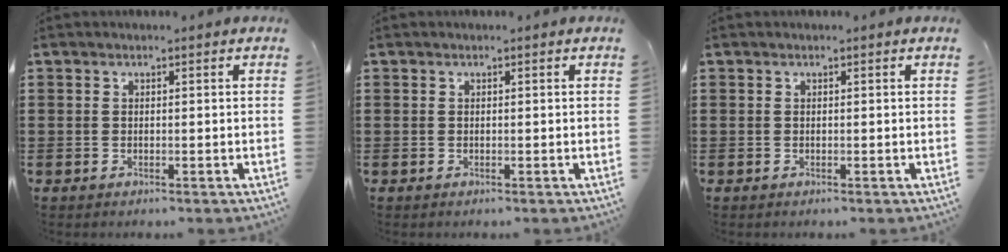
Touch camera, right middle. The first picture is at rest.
{"total": 0.0}
{"total": 0.0}